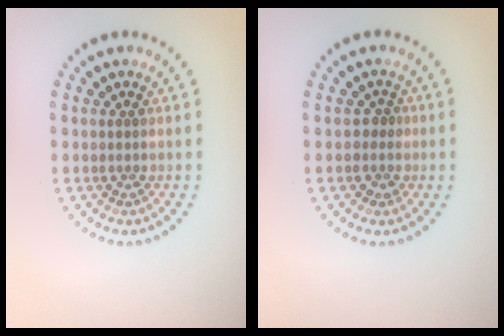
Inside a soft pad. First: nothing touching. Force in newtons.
{"total": 1.3, "press": 1.1, "slide": 0.7}